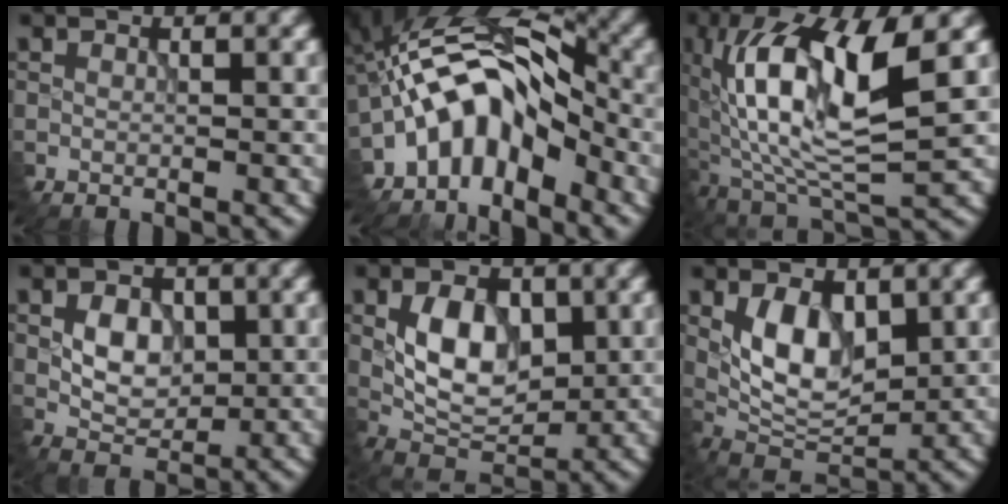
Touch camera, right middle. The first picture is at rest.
{"total": 9.1, "force": [-4.5, 4.8, 6.3], "torque": [-0.092, 0.030, -0.095]}
{"total": 13.2, "force": [1.1, 5.3, 12.0], "torque": [-0.221, 0.010, 0.019]}
{"total": 3.6, "force": [-0.4, 2.6, 2.5], "torque": [-0.042, -0.002, -0.004]}
{"total": 6.2, "force": [0.0, 4.0, 4.8], "torque": [-0.084, -0.004, 0.005]}
{"total": 5.7, "force": [0.8, 3.4, 4.5], "torque": [-0.079, -0.008, 0.021]}